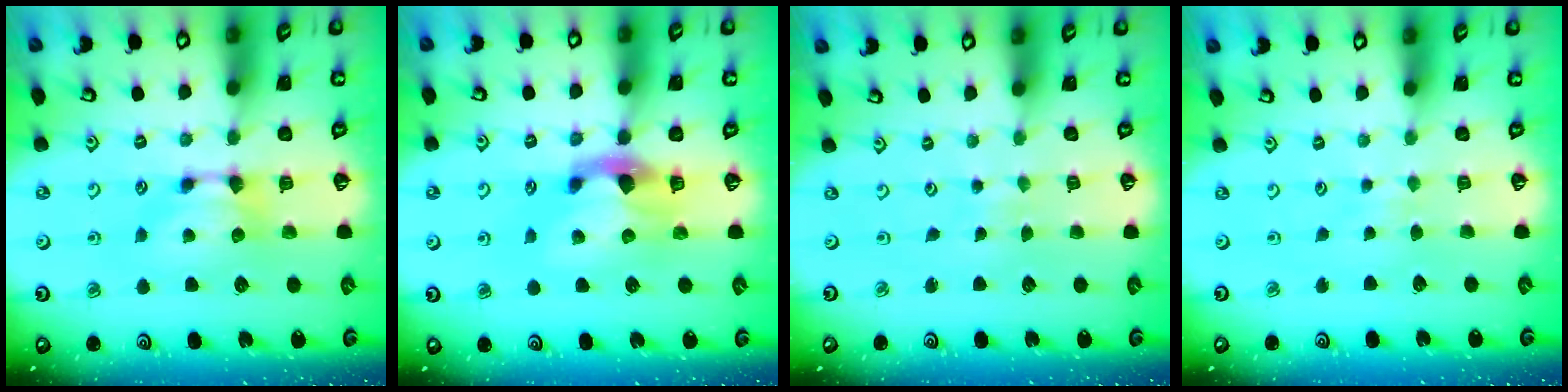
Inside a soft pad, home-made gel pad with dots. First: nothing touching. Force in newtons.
{"total": 2.7, "press": 2.4, "slide": 1.3}
{"total": 5.7, "press": 5.7, "slide": 0.2}
{"total": 3.5, "press": 3.5, "slide": 0.3}